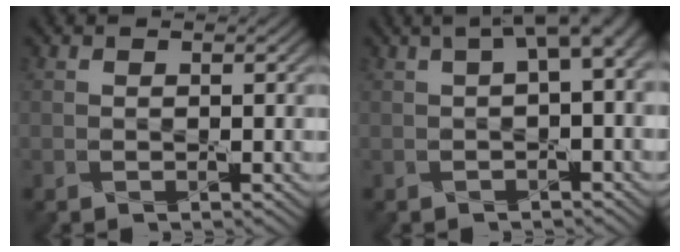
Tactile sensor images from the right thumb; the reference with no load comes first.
{"total": 4.8, "force": [1.4, 1.4, 4.4], "torque": [-0.060, 0.015, 0.022]}